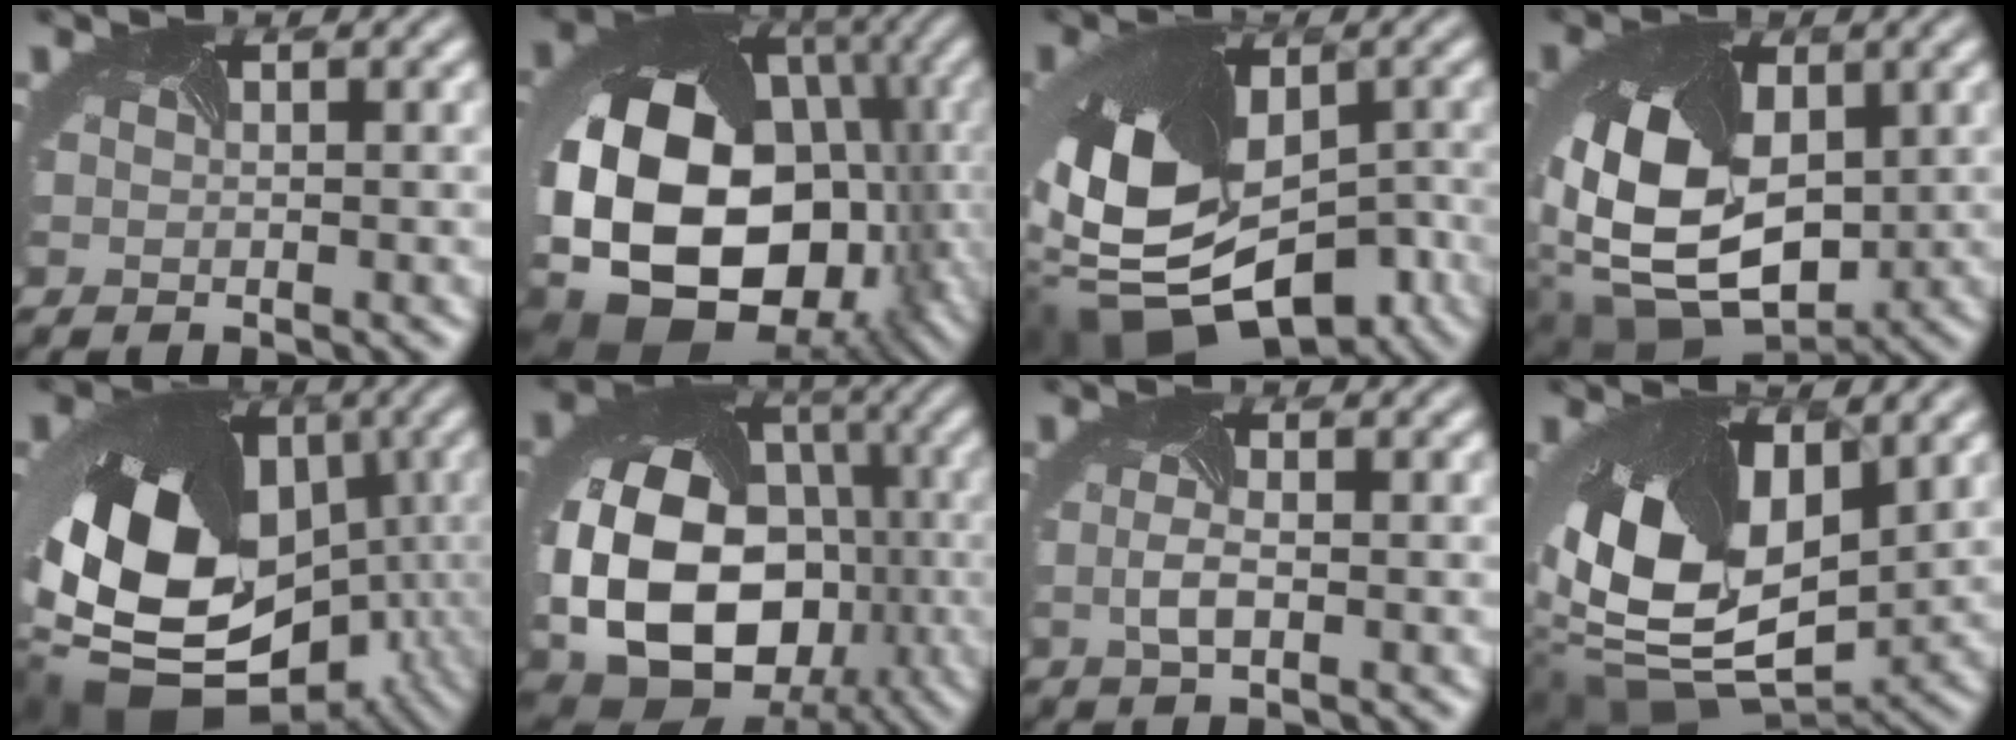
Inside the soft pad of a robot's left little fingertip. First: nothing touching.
{"total": 19.7, "force": [-4.8, 14.6, 12.4], "torque": [-0.252, -0.030, -0.063]}
{"total": 14.4, "force": [-4.9, 9.0, 10.1], "torque": [-0.220, -0.043, -0.052]}
{"total": 12.5, "force": [-0.1, 8.7, 9.0], "torque": [-0.203, -0.036, 0.015]}
{"total": 17.4, "force": [-3.9, 12.7, 11.2], "torque": [-0.210, -0.023, -0.045]}
{"total": 16.0, "force": [-2.6, 12.4, 9.8], "torque": [-0.209, -0.030, -0.029]}
{"total": 1.6, "force": [-0.2, 0.5, 1.5], "torque": [-0.048, 0.000, -0.007]}
{"total": 13.6, "force": [1.4, 8.5, 10.6], "torque": [-0.225, -0.036, 0.038]}